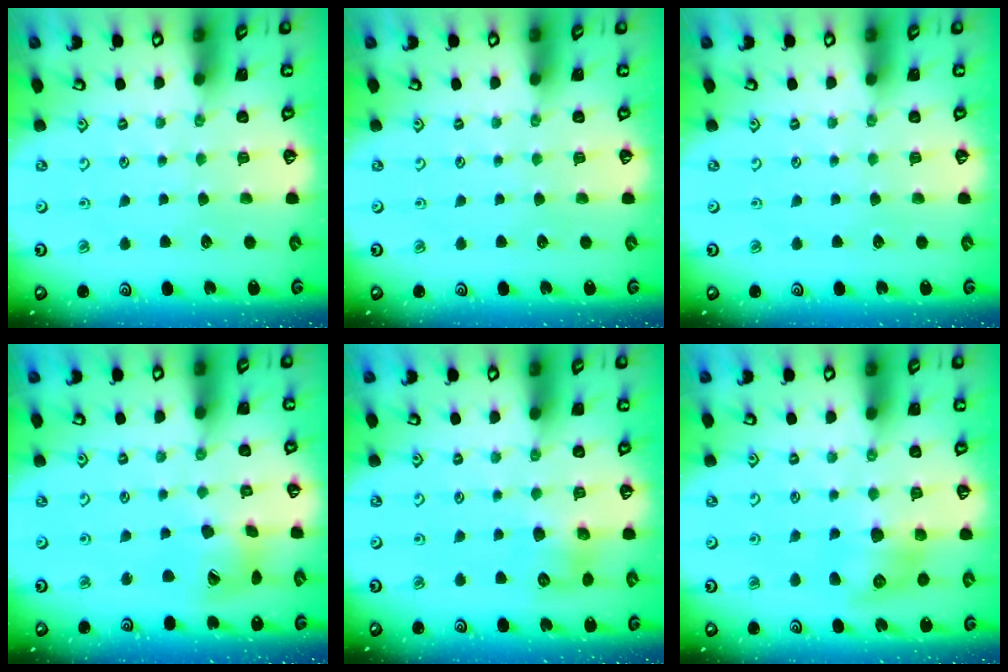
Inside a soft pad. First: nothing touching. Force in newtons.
{"total": 0.0}
{"total": 0.0}
{"total": 13.4, "press": 13.3, "slide": 1.8}
{"total": 7.2, "press": 7.2, "slide": 0.6}
{"total": 9.8, "press": 9.8, "slide": 0.4}